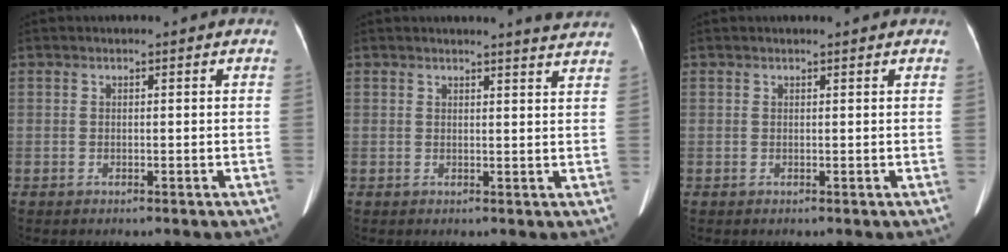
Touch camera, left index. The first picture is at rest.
{"total": 4.7, "force": [4.5, -0.4, 1.1], "torque": [-0.019, -0.010, 0.033]}
{"total": 1.1, "force": [1.0, 0.1, 0.3], "torque": [-0.010, 0.007, 0.013]}